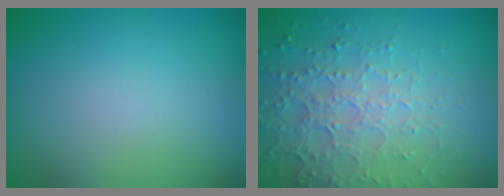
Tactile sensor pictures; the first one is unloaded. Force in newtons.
{"total": 4.0, "press": 4.0, "slide": 0.3}